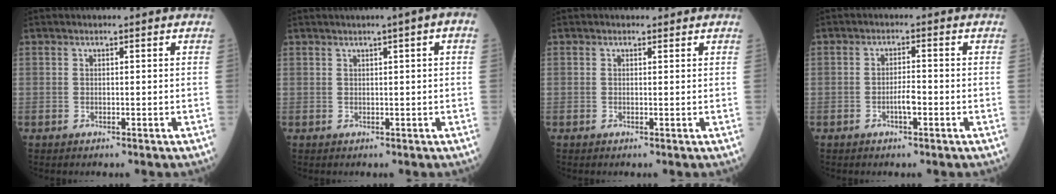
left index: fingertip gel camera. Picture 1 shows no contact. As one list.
[{"total": 3.7, "force": [1.4, 0.0, 3.4], "torque": [-0.046, 0.010, 0.016]}, {"total": 0.6, "force": [0.4, 0.4, 0.0], "torque": [-0.005, -0.006, 0.002]}, {"total": 2.3, "force": [-1.1, 0.4, 1.9], "torque": [-0.031, -0.001, -0.022]}]